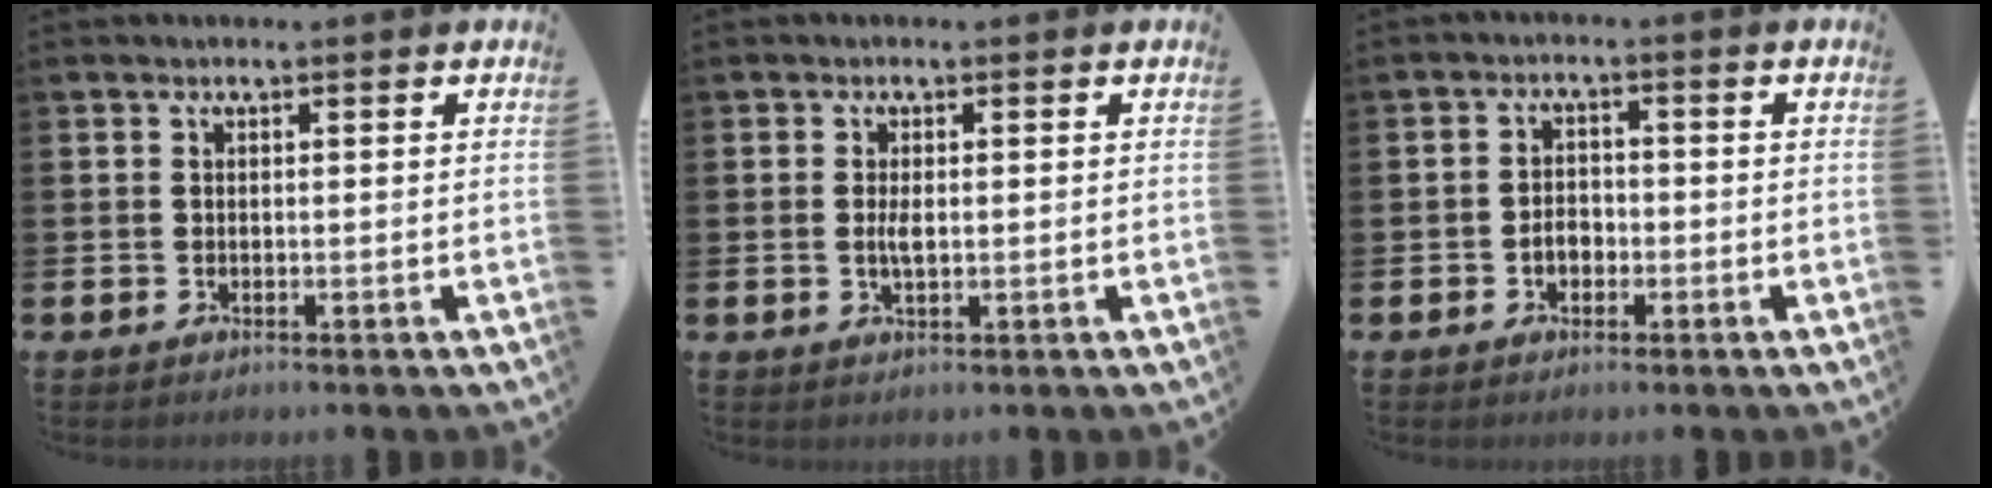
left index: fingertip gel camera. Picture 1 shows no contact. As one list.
[{"total": 2.1, "force": [0.0, 0.7, 1.9], "torque": [-0.036, 0.001, -0.002]}, {"total": 2.6, "force": [-1.0, 1.9, 1.5], "torque": [-0.021, 0.002, -0.024]}]